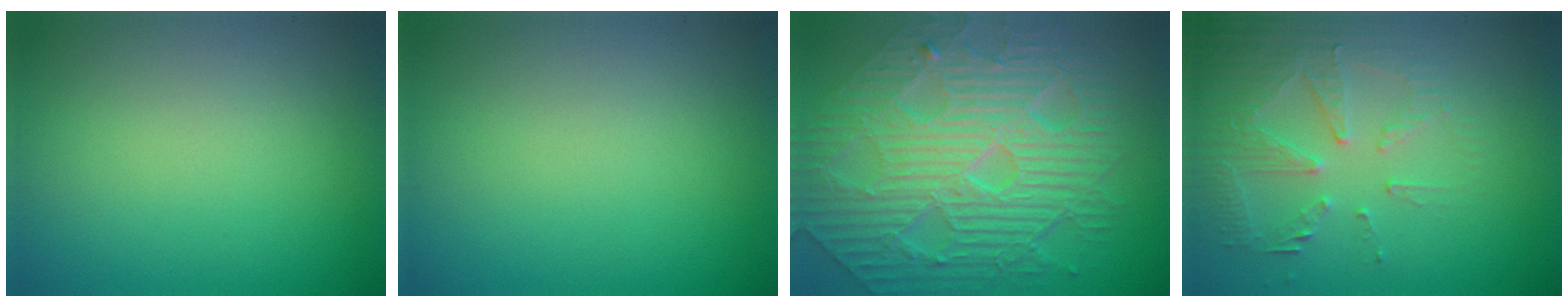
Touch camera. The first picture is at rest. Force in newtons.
{"total": 0.0}
{"total": 11.5, "press": 7.6, "slide": 8.6}
{"total": 5.3, "press": 3.7, "slide": 3.8}